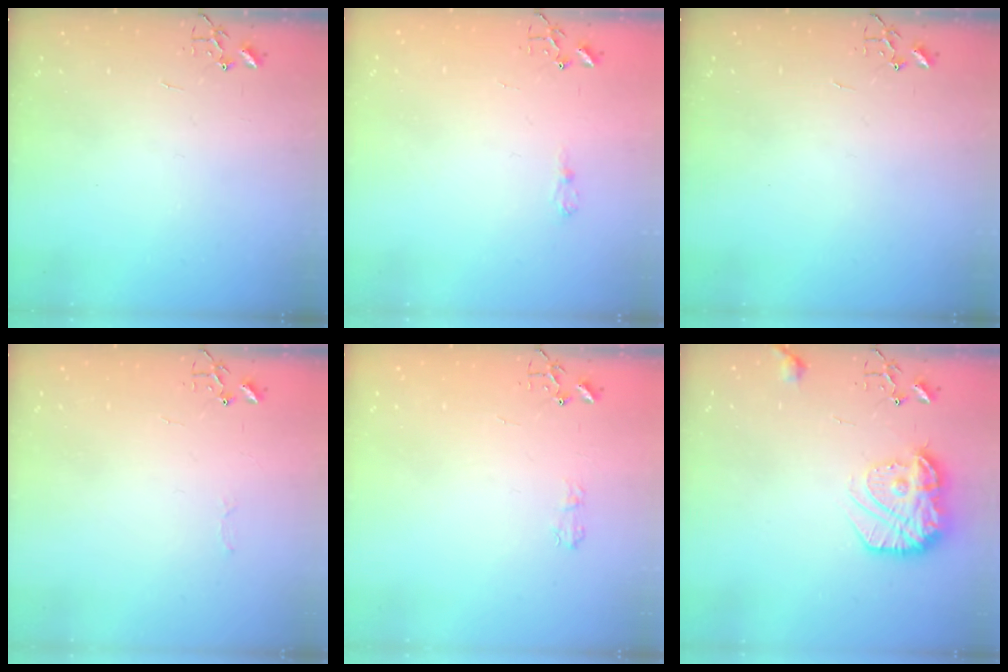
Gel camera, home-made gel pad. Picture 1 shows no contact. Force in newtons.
{"total": 6.5, "press": 6.5, "slide": 0.6}
{"total": 0.0}
{"total": 2.5, "press": 2.5, "slide": 0.4}
{"total": 5.0, "press": 5.0, "slide": 0.6}
{"total": 16.5, "press": 16.5, "slide": 1.1}